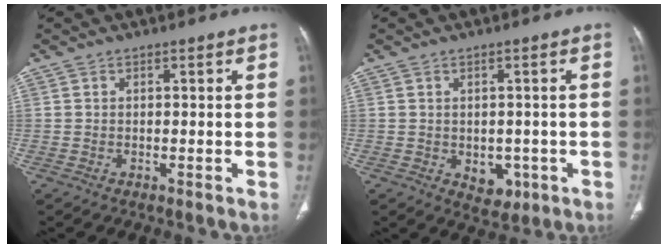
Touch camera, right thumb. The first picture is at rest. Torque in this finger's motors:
{"motor_torque": [0.00, 0.98, -0.01, 0.28, 0.00]}